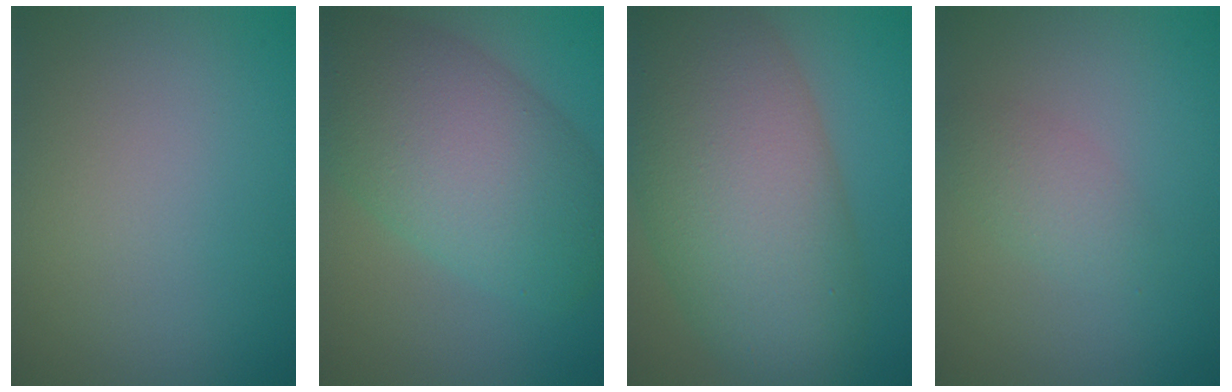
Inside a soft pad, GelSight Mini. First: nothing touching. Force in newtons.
{"total": 10.2, "press": 10.2, "slide": 0.3}
{"total": 12.6, "press": 12.6, "slide": 0.4}
{"total": 1.8, "press": 1.8, "slide": 0.1}